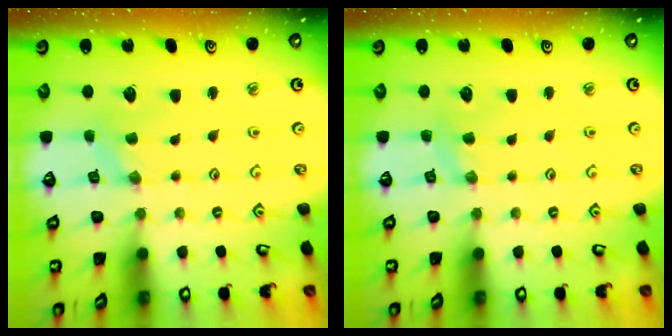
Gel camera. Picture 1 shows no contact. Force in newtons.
{"total": 2.3, "press": 2.3, "slide": 0.4}